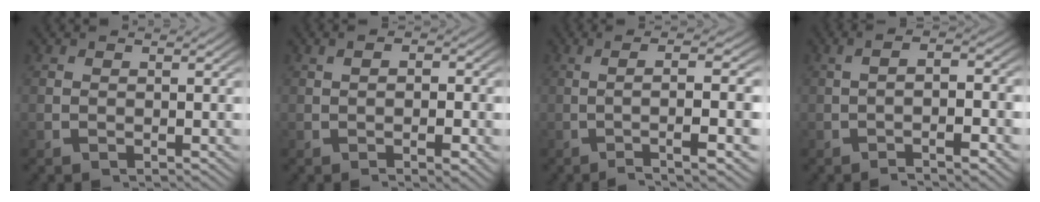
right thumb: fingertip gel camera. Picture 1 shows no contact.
{"total": 2.6, "force": [-0.5, 1.5, 2.1], "torque": [-0.026, 0.001, -0.011]}
{"total": 7.5, "force": [-1.3, 1.7, 7.2], "torque": [-0.119, 0.004, -0.016]}
{"total": 4.6, "force": [-0.7, 1.6, 4.2], "torque": [-0.057, 0.015, -0.019]}